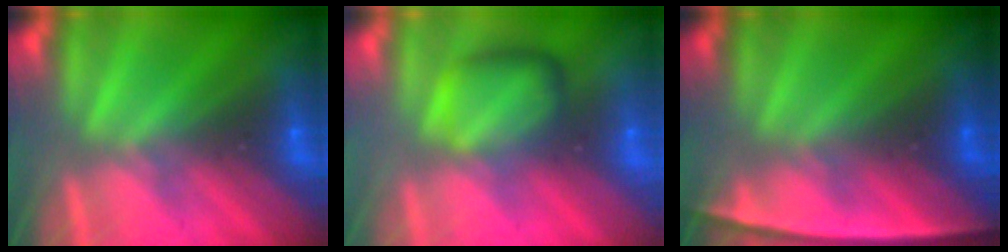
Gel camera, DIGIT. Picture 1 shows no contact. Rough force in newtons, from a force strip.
{"total": 2.4}
{"total": 2.4}